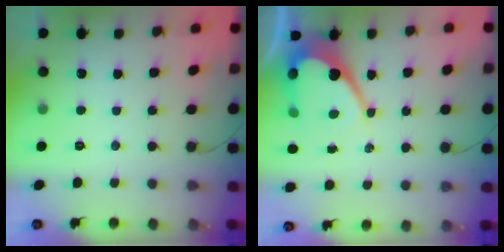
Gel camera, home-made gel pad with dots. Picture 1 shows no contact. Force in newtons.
{"total": 13.0, "press": 12.9, "slide": 1.0}